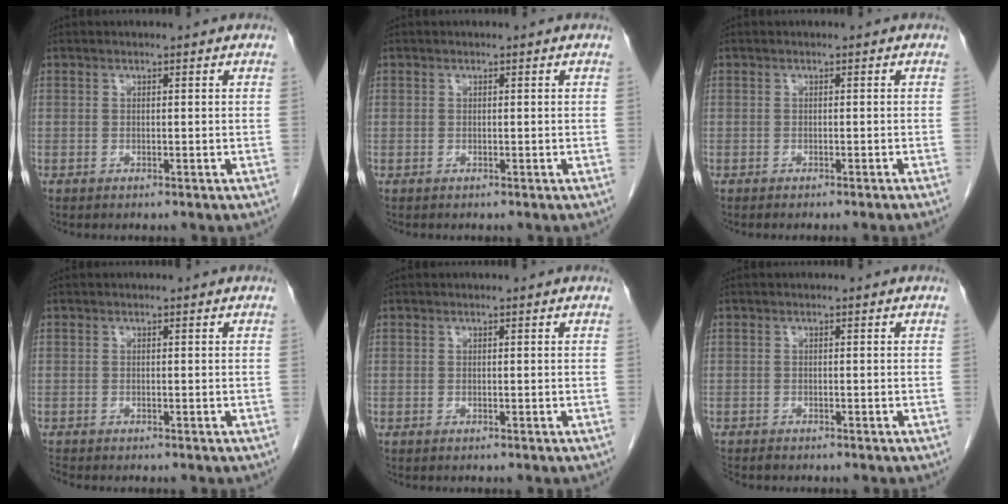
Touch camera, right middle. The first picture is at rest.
{"total": 0.0}
{"total": 2.5, "force": [-2.2, -0.5, 1.1], "torque": [-0.011, 0.006, -0.028]}
{"total": 0.6, "force": [-0.5, -0.2, -0.1], "torque": [-0.006, -0.007, -0.011]}
{"total": 0.0}
{"total": 1.8, "force": [-1.6, 0.5, 0.5], "torque": [-0.011, -0.004, -0.024]}